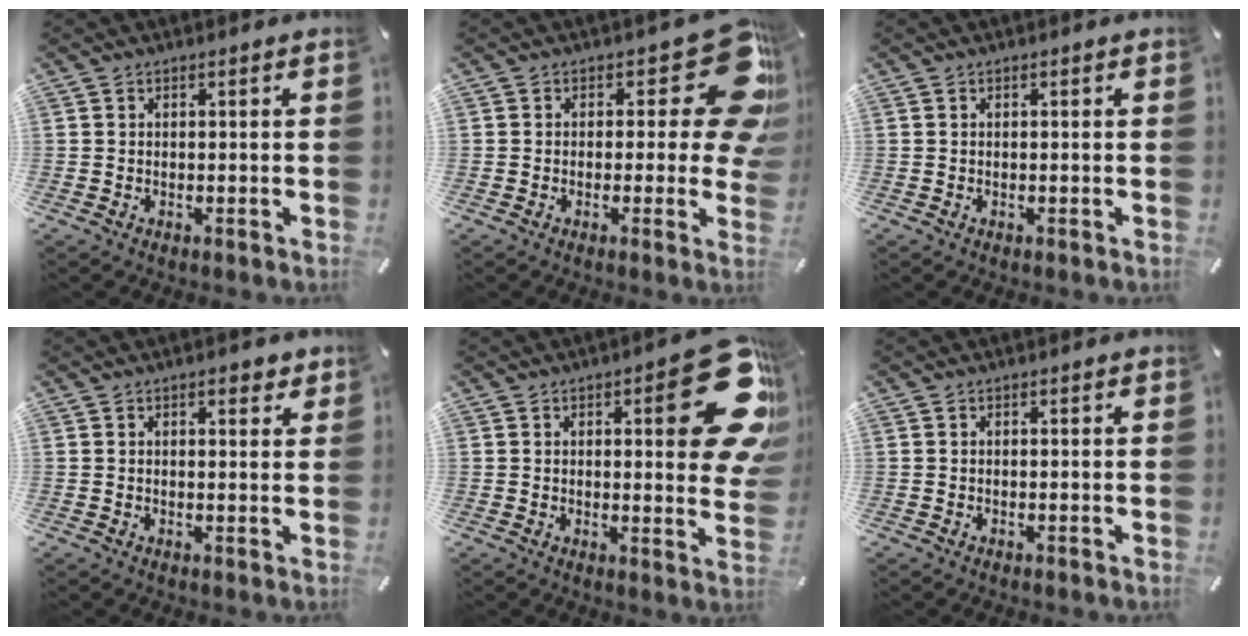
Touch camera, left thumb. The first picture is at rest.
{"total": 16.5, "force": [6.5, 7.3, 13.3], "torque": [-0.156, -0.051, 0.110]}
{"total": 0.0}
{"total": 2.7, "force": [1.6, 1.1, 1.8], "torque": [-0.023, -0.001, 0.025]}
{"total": 21.8, "force": [7.9, 8.0, 18.6], "torque": [-0.214, -0.059, 0.122]}
{"total": 0.0}